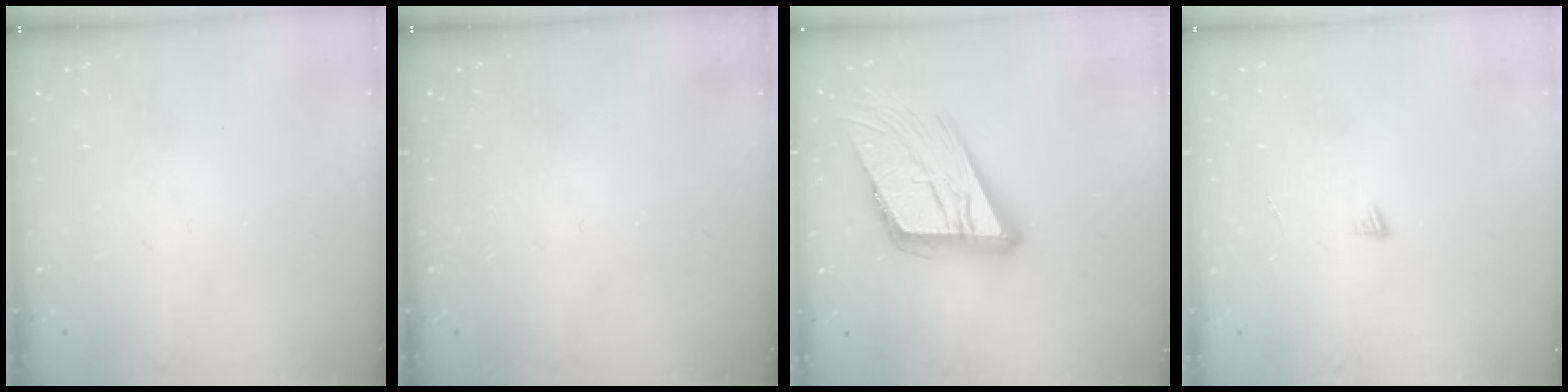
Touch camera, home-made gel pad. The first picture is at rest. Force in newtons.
{"total": 0.0}
{"total": 19.1, "press": 18.9, "slide": 2.6}
{"total": 3.0, "press": 3.0, "slide": 0.3}